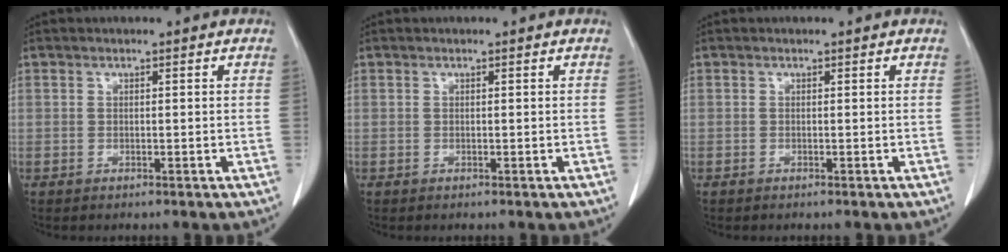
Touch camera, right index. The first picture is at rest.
{"total": 0.0}
{"total": 0.0}